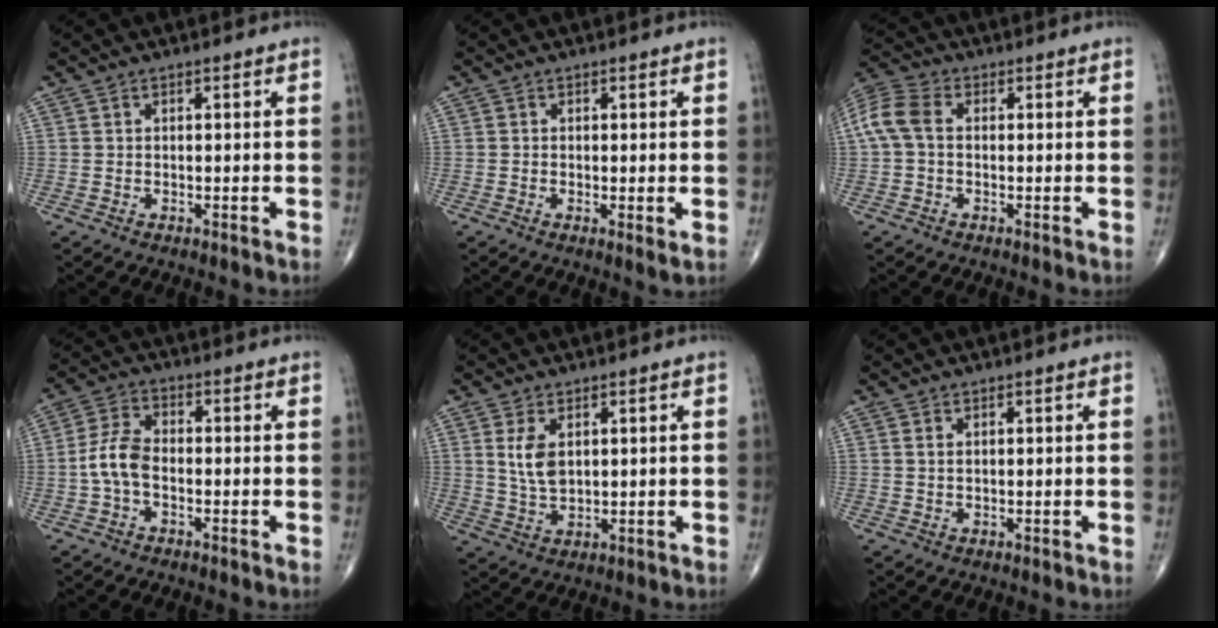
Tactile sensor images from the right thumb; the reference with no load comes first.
{"total": 1.8, "force": [-0.1, 0.3, 1.7], "torque": [-0.034, -0.010, -0.005]}
{"total": 7.6, "force": [0.5, 5.1, 5.6], "torque": [-0.128, 0.024, 0.002]}
{"total": 6.3, "force": [-1.5, 3.5, 5.0], "torque": [-0.107, 0.022, -0.037]}
{"total": 5.6, "force": [1.6, 3.0, 4.4], "torque": [-0.084, -0.010, 0.040]}
{"total": 1.0, "force": [0.5, 0.5, 0.8], "torque": [-0.021, 0.004, 0.012]}